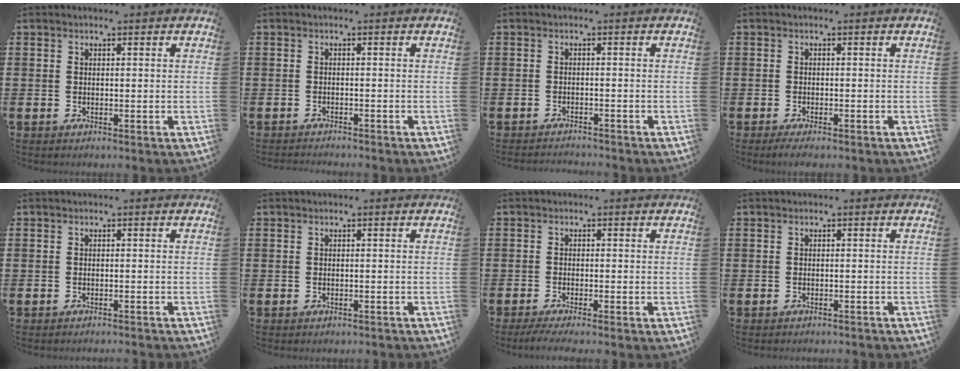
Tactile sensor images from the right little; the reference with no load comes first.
{"total": 0.9, "force": [-0.9, -0.1, -0.1], "torque": [0.000, 0.000, -0.019]}
{"total": 1.3, "force": [-1.3, -0.1, -0.1], "torque": [-0.002, 0.002, -0.026]}
{"total": 1.1, "force": [-0.8, 0.2, 0.8], "torque": [-0.014, -0.001, -0.016]}
{"total": 0.6, "force": [-0.5, -0.2, 0.0], "torque": [0.001, -0.001, -0.011]}
{"total": 0.0}
{"total": 1.4, "force": [-1.0, 0.0, 1.0], "torque": [-0.015, -0.002, -0.018]}
{"total": 0.5, "force": [-0.5, 0.0, 0.0], "torque": [0.000, -0.003, -0.011]}